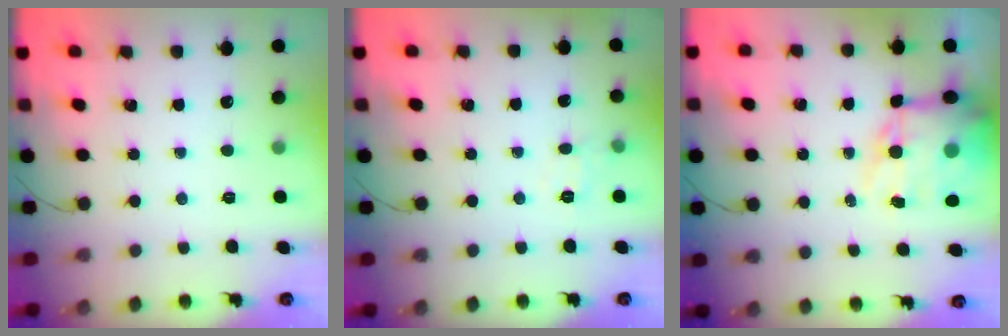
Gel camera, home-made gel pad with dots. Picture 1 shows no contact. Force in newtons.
{"total": 6.1, "press": 5.9, "slide": 1.4}
{"total": 14.3, "press": 14.0, "slide": 3.2}